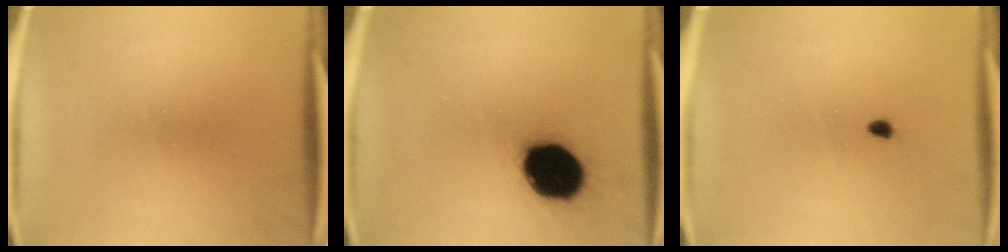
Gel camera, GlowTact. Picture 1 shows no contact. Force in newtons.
{"total": 19.9}
{"total": 0.7}